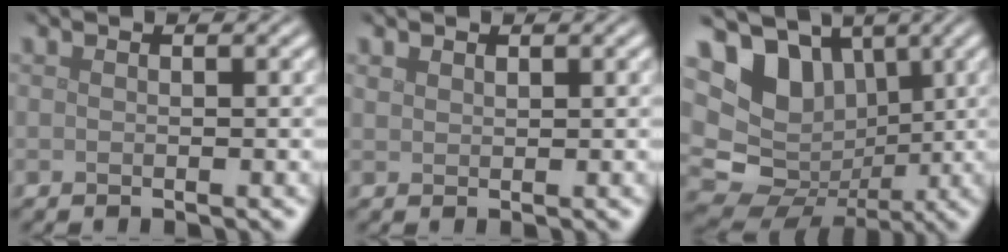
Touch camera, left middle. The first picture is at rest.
{"total": 0.7, "force": [0.5, 0.3, 0.2], "torque": [-0.009, -0.002, 0.012]}
{"total": 12.4, "force": [2.6, 10.7, 5.8], "torque": [-0.125, 0.017, 0.031]}